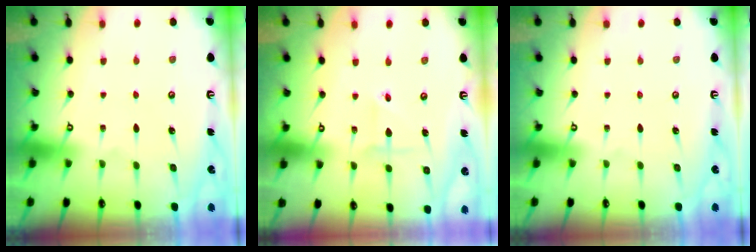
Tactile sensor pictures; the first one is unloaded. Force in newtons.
{"total": 2.3, "press": 2.3, "slide": 0.2}
{"total": 0.0}